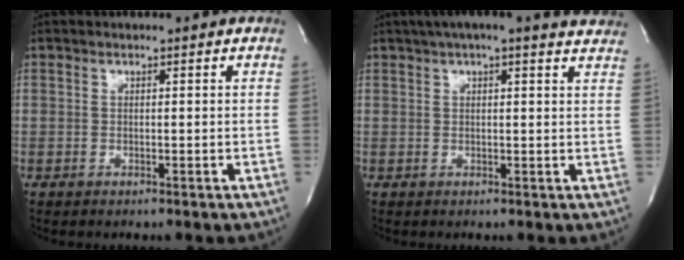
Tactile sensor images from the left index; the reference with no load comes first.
{"total": 13.1, "force": [11.3, 2.1, 6.2], "torque": [-0.090, 0.029, 0.129]}